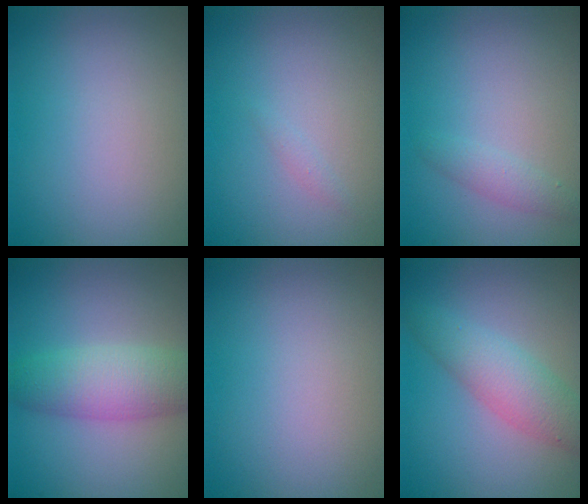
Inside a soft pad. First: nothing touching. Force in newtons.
{"total": 0.5, "press": 0.5, "slide": 0.0}
{"total": 1.4, "press": 1.4, "slide": 0.0}
{"total": 3.9, "press": 3.9, "slide": 0.2}
{"total": 0.0}
{"total": 4.3, "press": 4.3, "slide": 0.1}